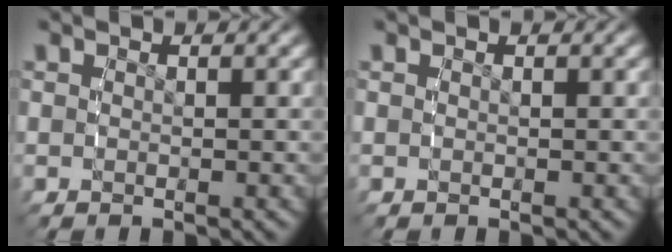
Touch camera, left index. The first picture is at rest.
{"total": 0.0}